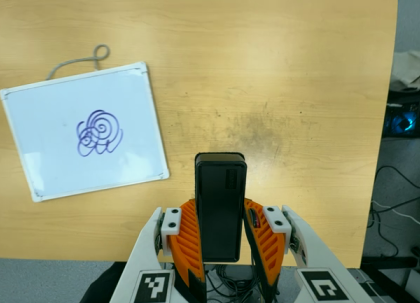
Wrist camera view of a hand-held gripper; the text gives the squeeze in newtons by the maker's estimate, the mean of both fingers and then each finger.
{"total": 4.7, "left": 3.4, "right": 6.1}